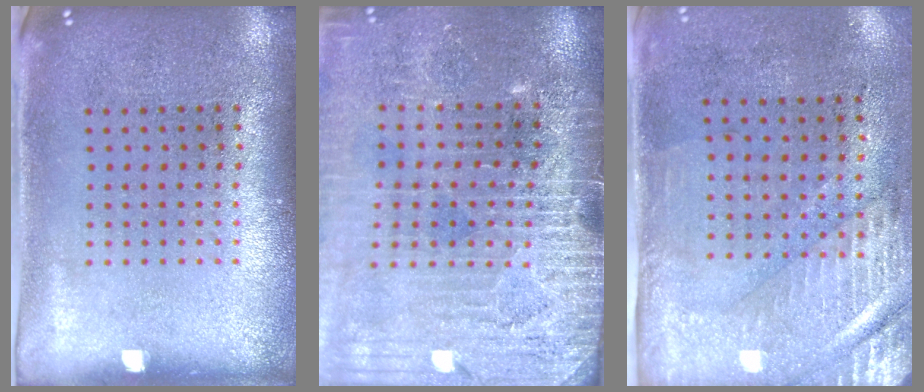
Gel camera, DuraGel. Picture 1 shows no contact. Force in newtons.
{"total": 3.4, "press": 3.2, "slide": 1.2}
{"total": 3.0, "press": 2.5, "slide": 1.5}